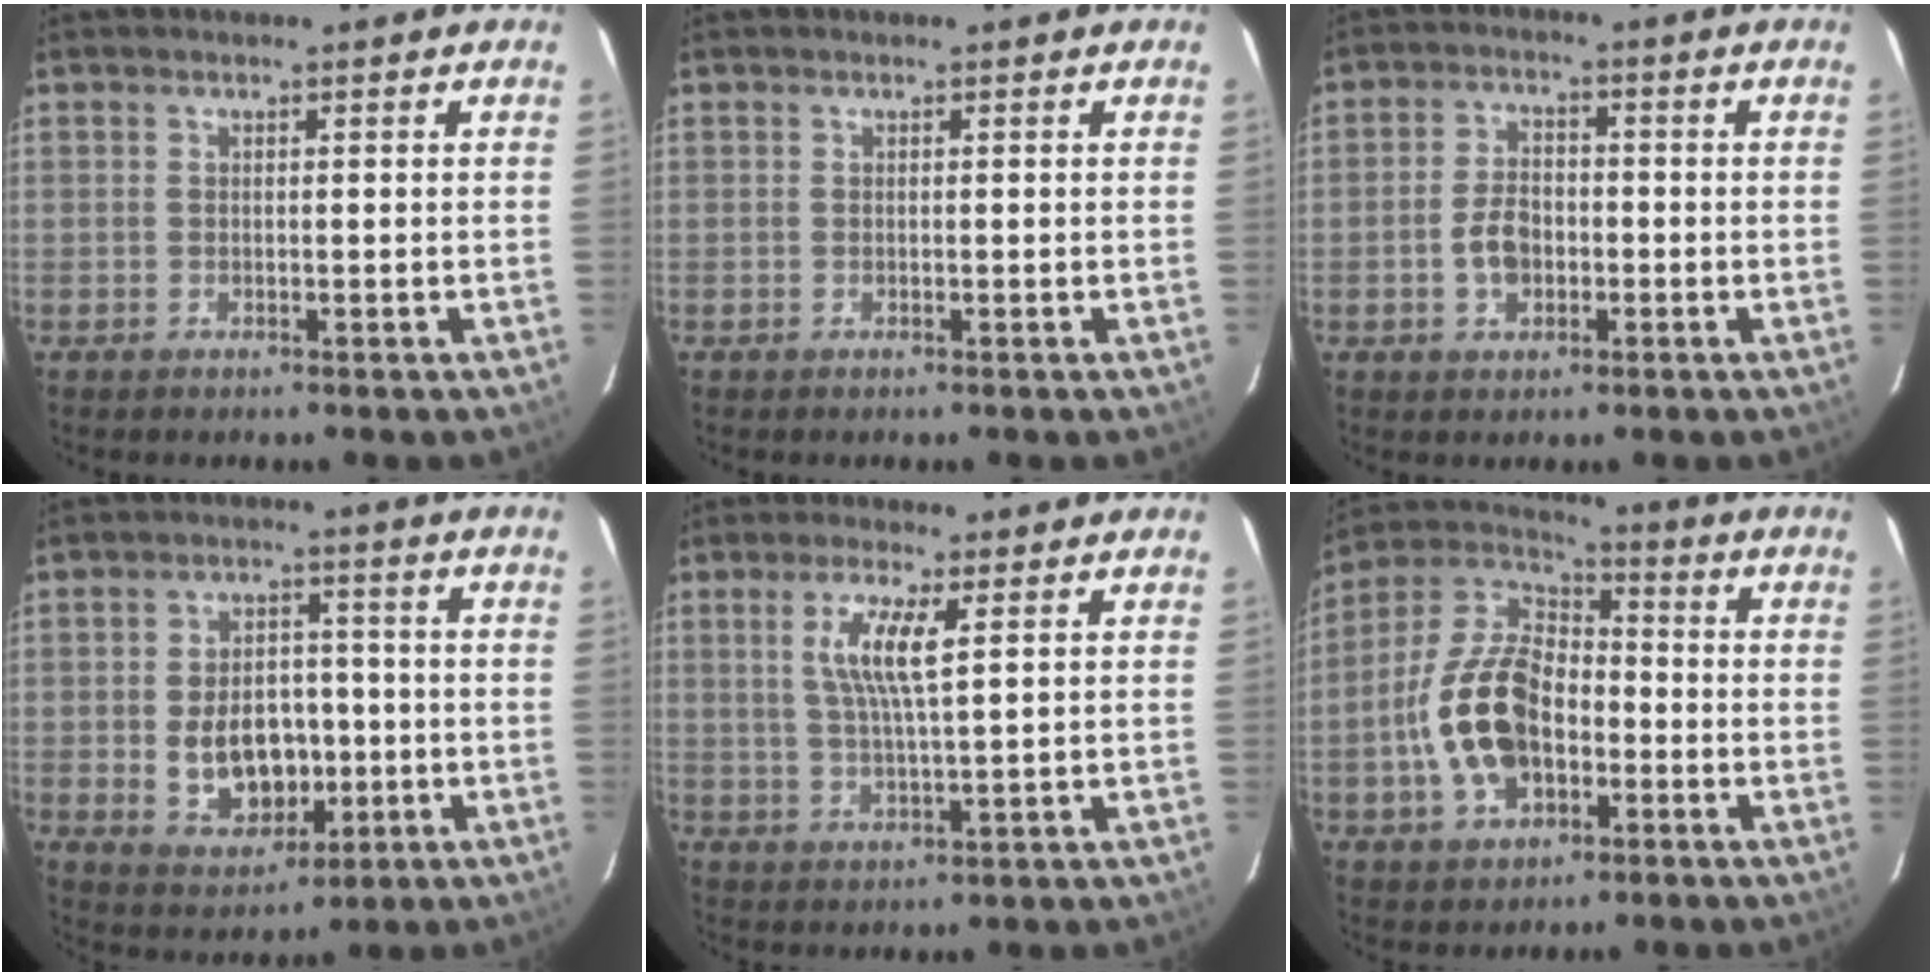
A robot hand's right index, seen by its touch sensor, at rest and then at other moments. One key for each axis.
{"total": 0.0}
{"total": 5.8, "fx": -1.5, "fy": 4.0, "fz": 4.0, "tx": -0.082, "ty": 0.011, "tz": -0.022}
{"total": 11.0, "fx": -1.9, "fy": 7.7, "fz": 7.6, "tx": -0.157, "ty": 0.006, "tz": -0.009}
{"total": 6.8, "fx": 2.2, "fy": 0.7, "fz": 6.4, "tx": -0.125, "ty": -0.003, "tz": 0.043}
{"total": 16.0, "fx": -4.1, "fy": 10.0, "fz": 11.7, "tx": -0.247, "ty": 0.019, "tz": -0.067}